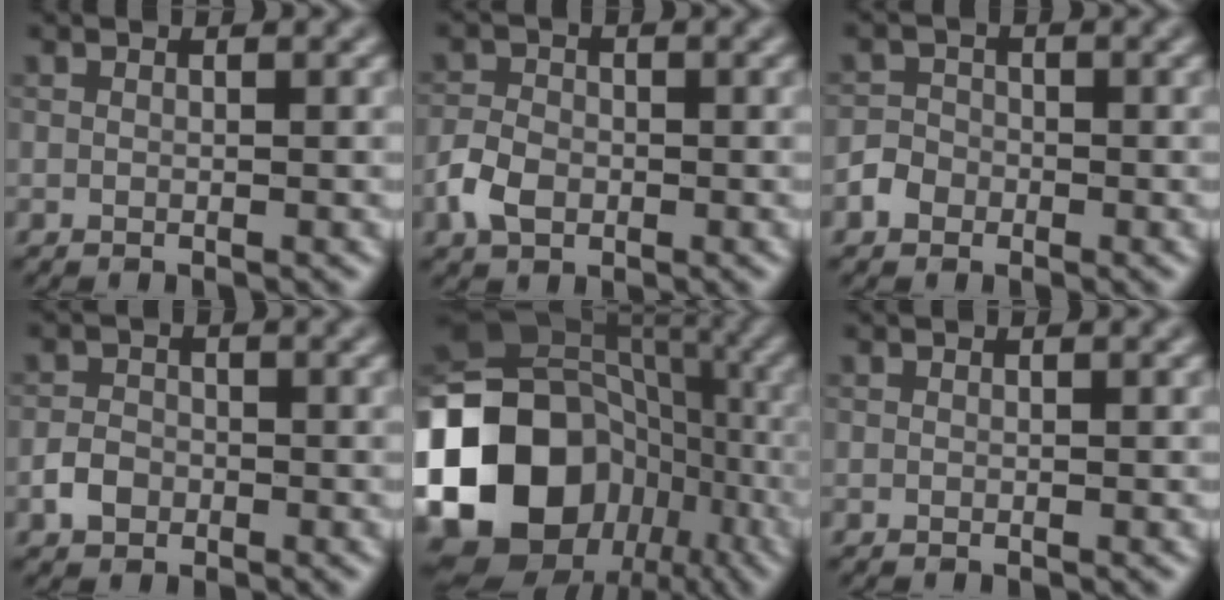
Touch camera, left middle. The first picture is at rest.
{"total": 3.0, "force": [-1.2, 2.1, 1.8], "torque": [-0.035, 0.001, -0.031]}
{"total": 2.0, "force": [-1.0, 1.7, 0.5], "torque": [0.000, 0.004, -0.024]}
{"total": 2.0, "force": [-0.9, 1.6, 0.9], "torque": [-0.013, 0.001, -0.023]}
{"total": 20.0, "force": [-6.0, 16.3, 9.9], "torque": [-0.216, -0.004, -0.109]}
{"total": 0.0}